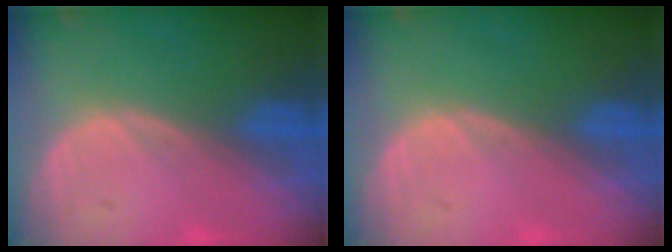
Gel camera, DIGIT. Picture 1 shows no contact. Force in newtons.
{"total": 0.0}